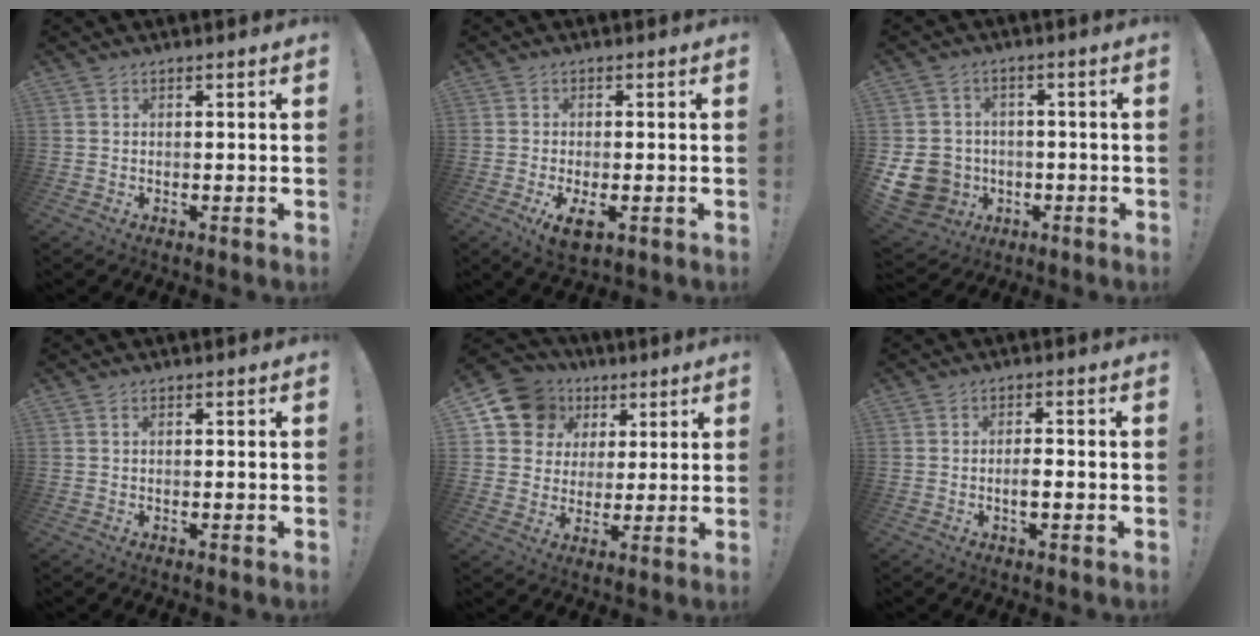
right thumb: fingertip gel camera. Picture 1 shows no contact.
{"total": 5.4, "force": [-1.8, 1.9, 4.7], "torque": [-0.084, -0.006, -0.029]}
{"total": 12.6, "force": [-2.6, 10.9, 5.6], "torque": [-0.126, 0.017, -0.038]}
{"total": 0.0}
{"total": 12.6, "force": [5.9, 10.4, 3.8], "torque": [-0.058, -0.031, 0.121]}
{"total": 3.4, "force": [-0.9, 1.2, 3.0], "torque": [-0.043, 0.002, -0.018]}